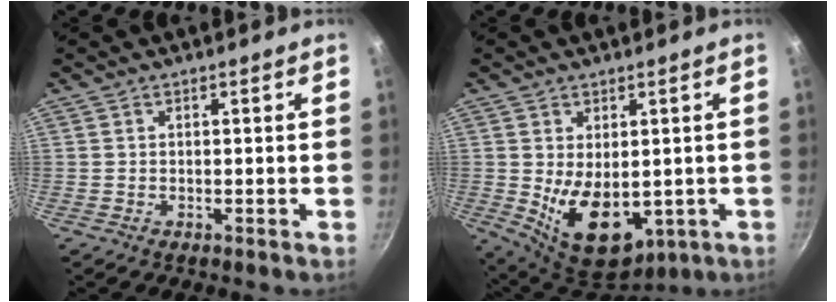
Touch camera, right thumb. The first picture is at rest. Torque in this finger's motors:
{"motor_torque": [-0.24, 1.16, 0.88, 0.70, 0.37]}